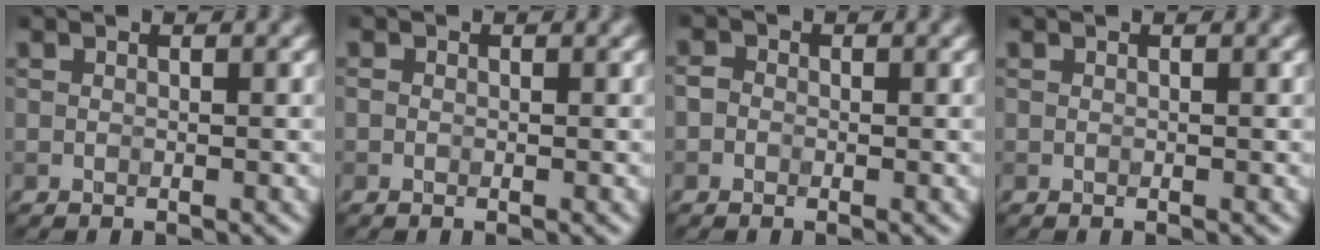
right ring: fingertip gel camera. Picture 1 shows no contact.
{"total": 0.0}
{"total": 0.9, "force": [-0.3, 0.8, 0.3], "torque": [-0.004, 0.000, -0.013]}
{"total": 0.0}